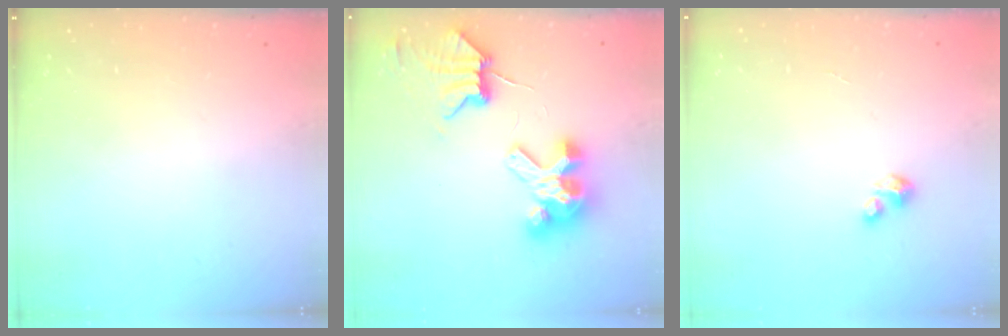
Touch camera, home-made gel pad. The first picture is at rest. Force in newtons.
{"total": 8.0, "press": 7.9, "slide": 1.0}
{"total": 2.0, "press": 2.0, "slide": 0.2}